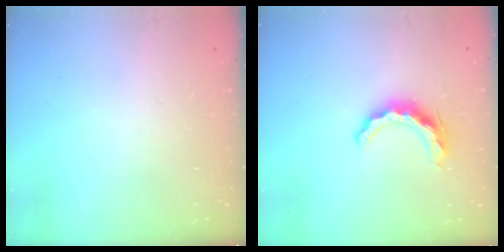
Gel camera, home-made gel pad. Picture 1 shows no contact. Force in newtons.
{"total": 10.0, "press": 10.0, "slide": 1.3}